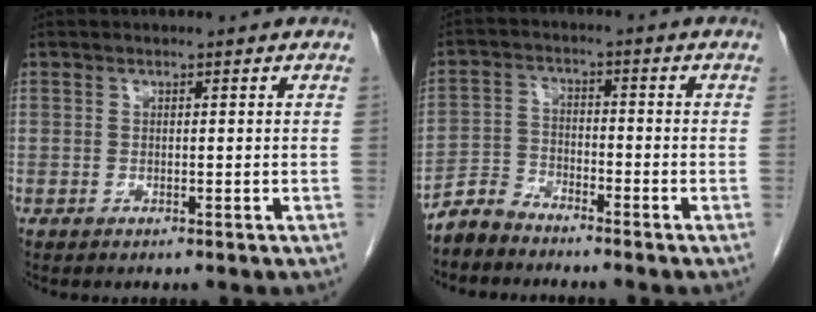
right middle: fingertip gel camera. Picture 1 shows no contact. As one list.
[{"total": 4.3, "force": [-4.1, 1.1, 0.2], "torque": [-0.003, -0.006, -0.083]}]